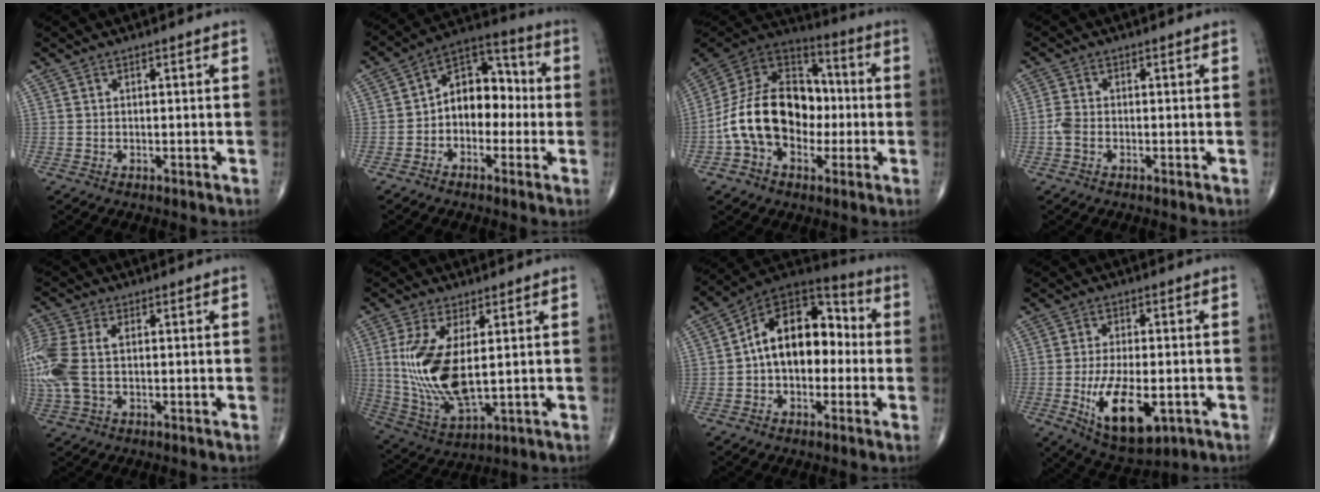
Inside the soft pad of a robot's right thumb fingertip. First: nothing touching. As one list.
[{"total": 11.3, "force": [-1.1, 7.8, 8.1], "torque": [-0.084, 0.042, -0.036]}, {"total": 20.7, "force": [-2.9, 14.4, 14.6], "torque": [-0.235, 0.046, -0.052]}, {"total": 2.4, "force": [-0.8, 1.4, 1.7], "torque": [-0.043, 0.006, -0.021]}, {"total": 12.2, "force": [0.4, 7.3, 9.7], "torque": [-0.274, 0.016, 0.009]}, {"total": 14.7, "force": [1.5, 6.2, 13.2], "torque": [-0.282, -0.023, 0.045]}, {"total": 16.3, "force": [-0.3, 10.5, 12.5], "torque": [-0.157, 0.047, -0.019]}, {"total": 13.0, "force": [-3.8, 5.8, 11.0], "torque": [-0.182, -0.006, -0.049]}]